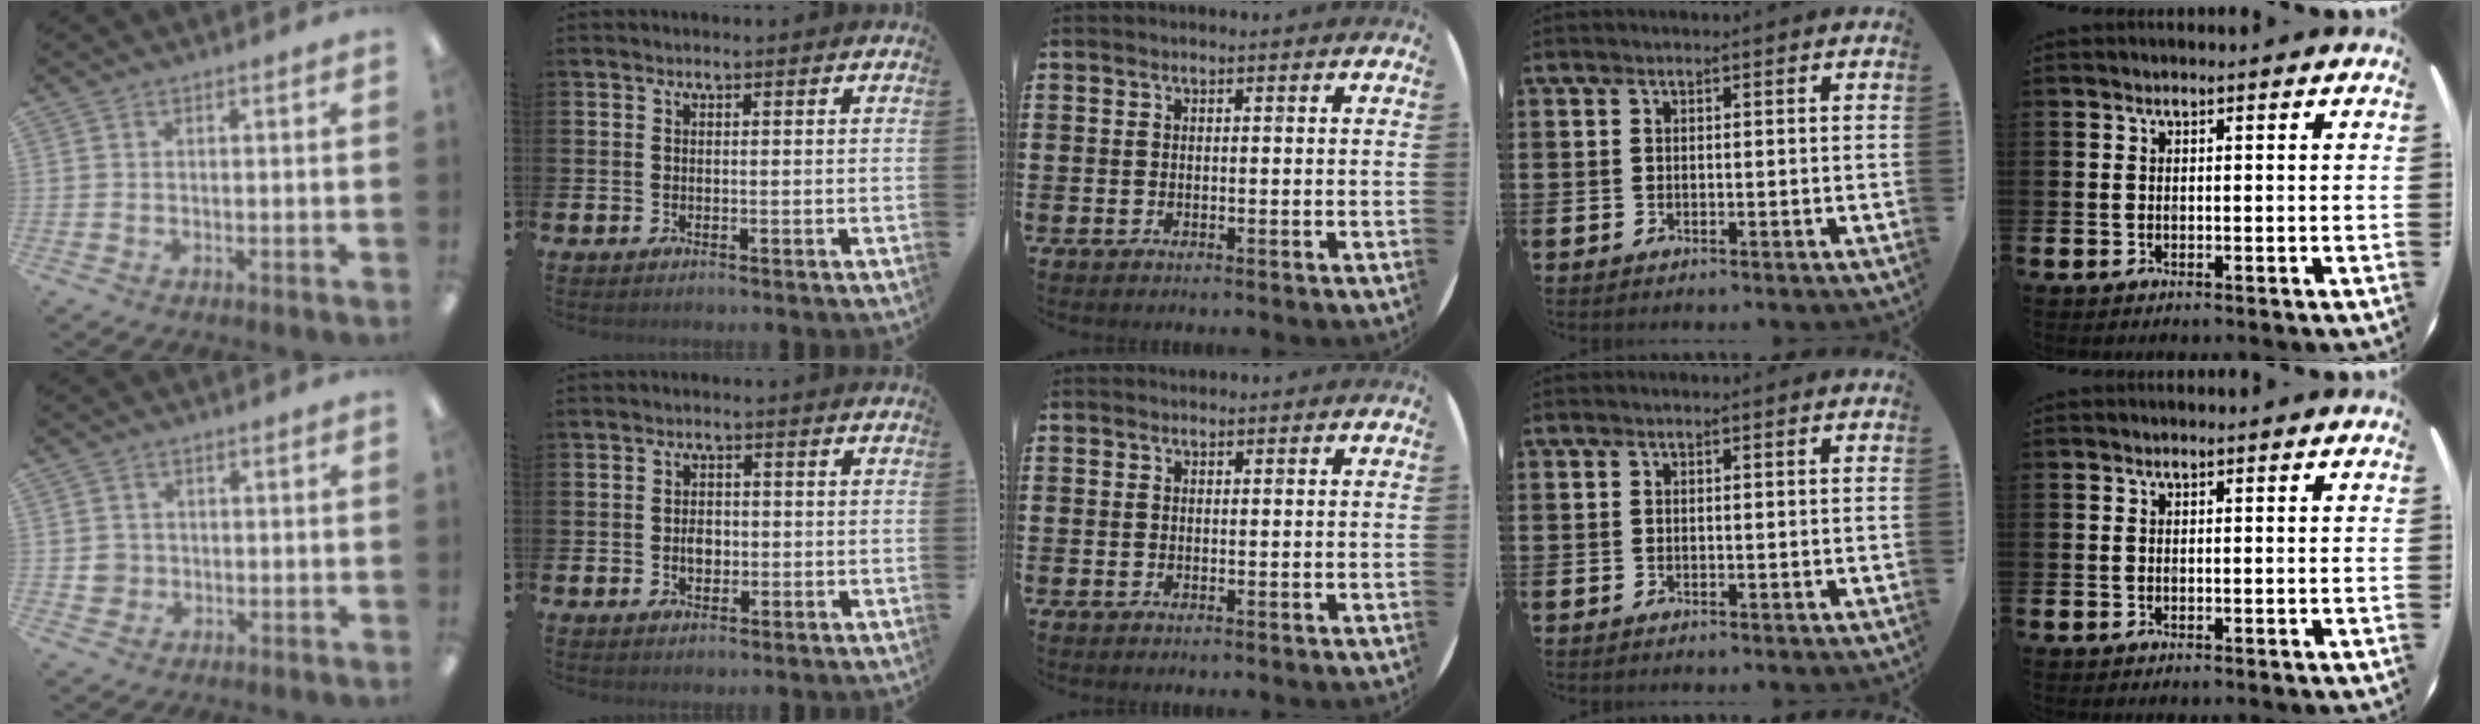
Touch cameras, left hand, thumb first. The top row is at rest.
{"thumb": {"total": 3.0, "force": [0.0, 3.0, 0.4], "torque": [-0.003, 0.002, -0.003]}, "index": {"total": 2.5, "force": [-0.3, 1.9, 1.7], "torque": [-0.013, -0.002, -0.011]}}